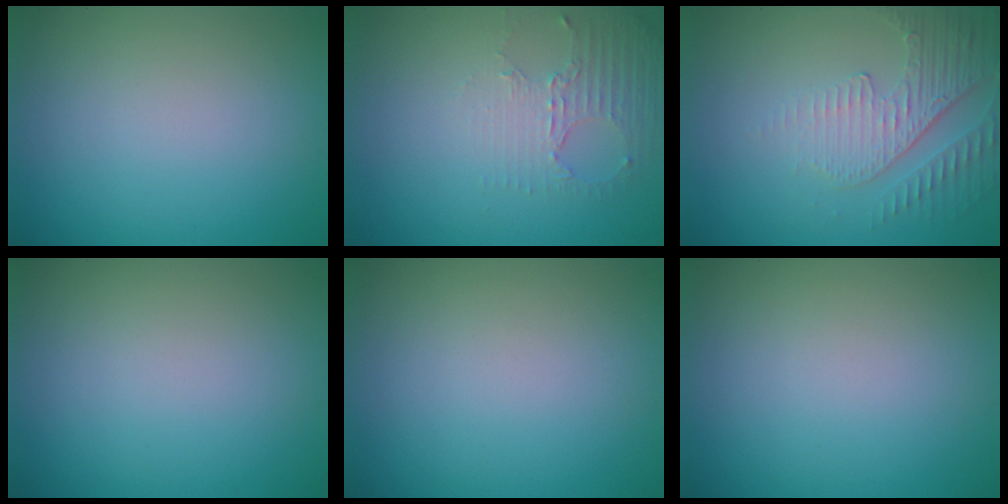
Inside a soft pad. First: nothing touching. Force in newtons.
{"total": 2.5, "press": 1.7, "slide": 1.8}
{"total": 5.0, "press": 3.2, "slide": 3.8}
{"total": 0.0}
{"total": 0.0}
{"total": 0.0}